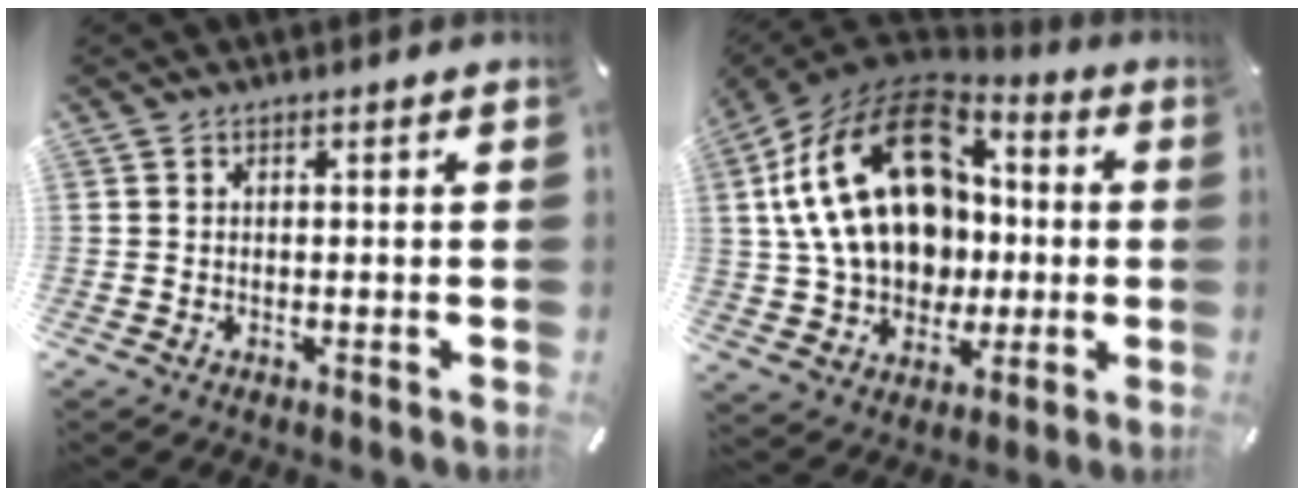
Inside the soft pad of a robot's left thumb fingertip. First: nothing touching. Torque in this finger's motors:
{"motor_torque": [2.65, 2.36, 1.85, -0.92, 0.46]}